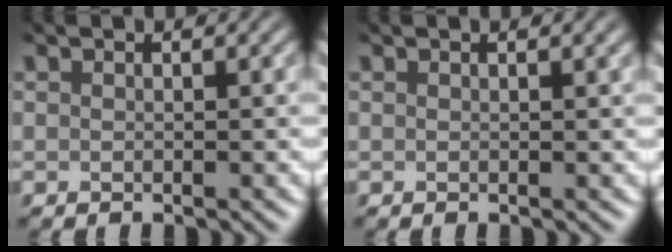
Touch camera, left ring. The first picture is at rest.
{"total": 1.8, "force": [1.2, 0.4, 1.3], "torque": [-0.020, 0.007, 0.009]}